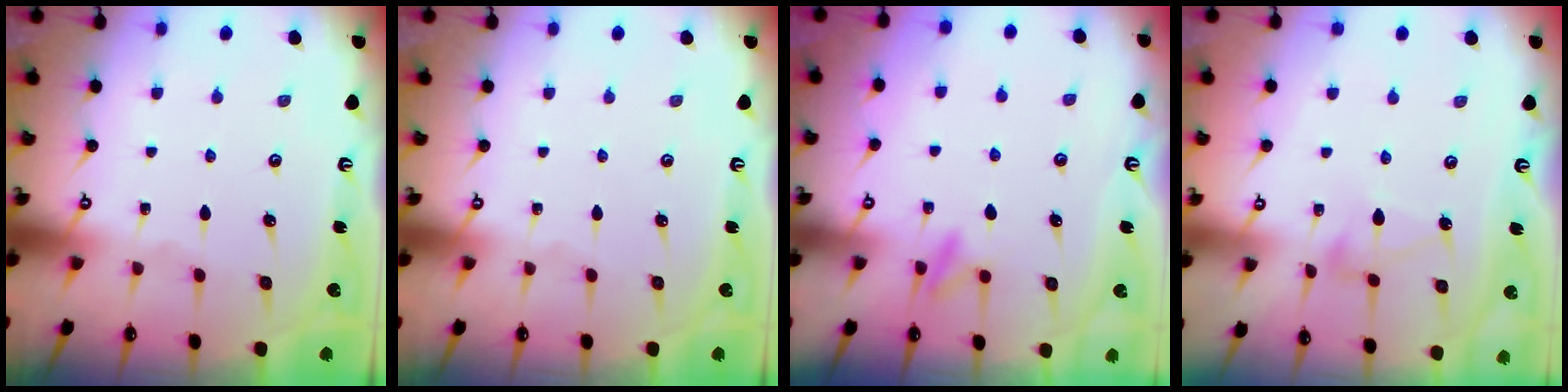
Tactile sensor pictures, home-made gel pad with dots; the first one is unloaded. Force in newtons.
{"total": 0.0}
{"total": 7.2, "press": 7.1, "slide": 0.6}
{"total": 4.6, "press": 4.6, "slide": 0.5}